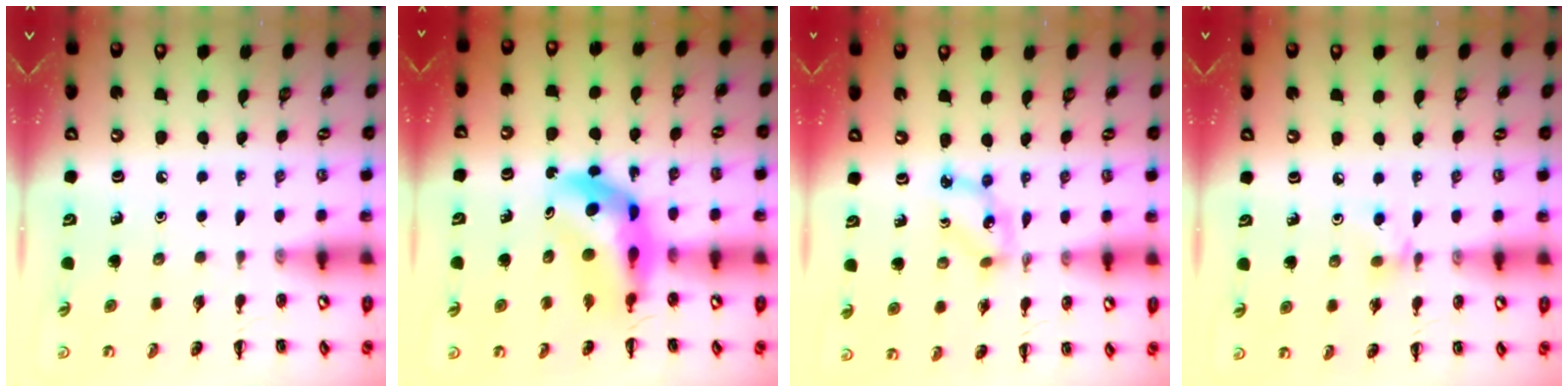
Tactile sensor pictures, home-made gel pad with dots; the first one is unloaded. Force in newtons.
{"total": 9.5, "press": 9.0, "slide": 3.2}
{"total": 4.5, "press": 4.4, "slide": 1.1}
{"total": 3.8, "press": 3.6, "slide": 1.4}